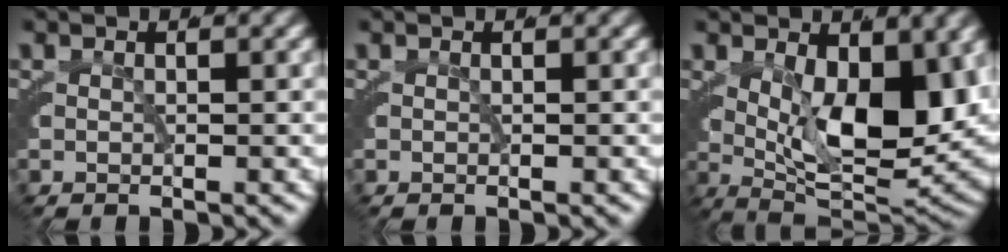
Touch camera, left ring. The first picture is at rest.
{"total": 0.0}
{"total": 11.0, "force": [0.9, 4.6, 10.0], "torque": [-0.138, -0.026, 0.028]}